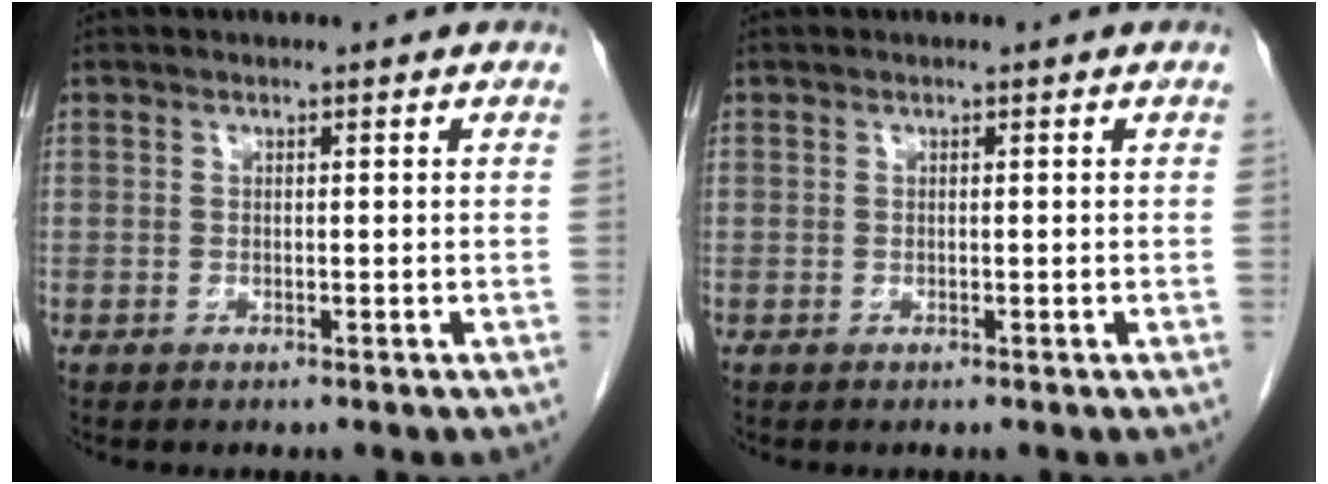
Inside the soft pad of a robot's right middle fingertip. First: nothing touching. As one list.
[{"total": 0.0}]